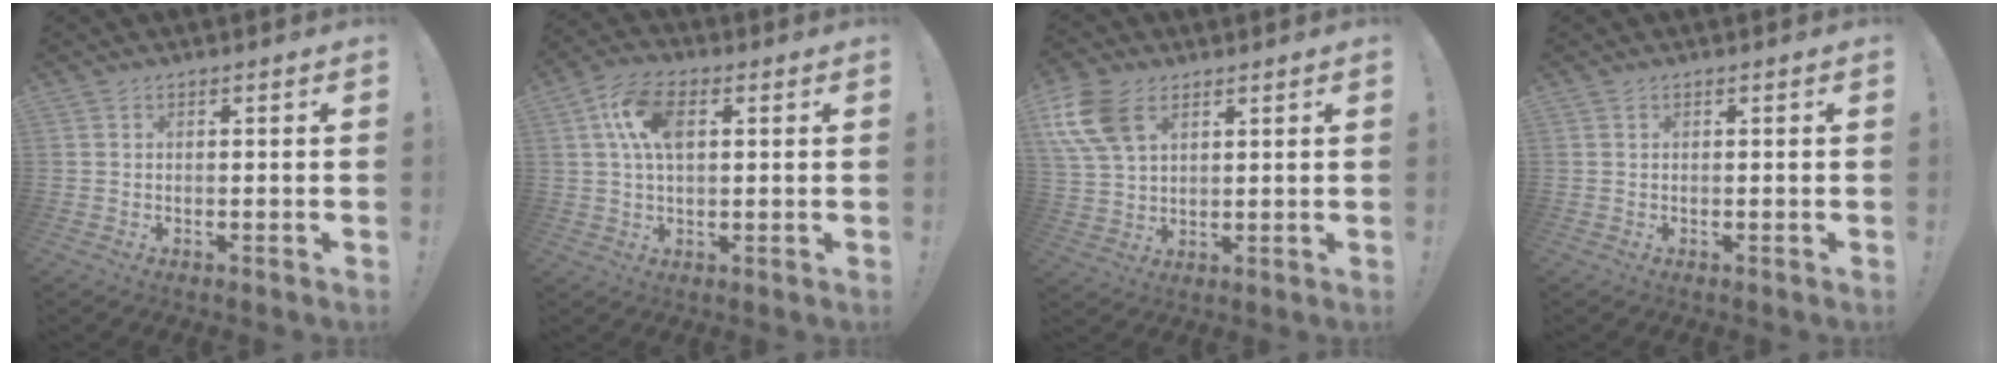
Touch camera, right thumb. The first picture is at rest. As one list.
[{"total": 10.9, "force": [3.0, 6.0, 8.5], "torque": [-0.162, 0.007, 0.054]}, {"total": 12.0, "force": [5.4, 7.7, 7.4], "torque": [-0.150, -0.006, 0.109]}, {"total": 0.0}]